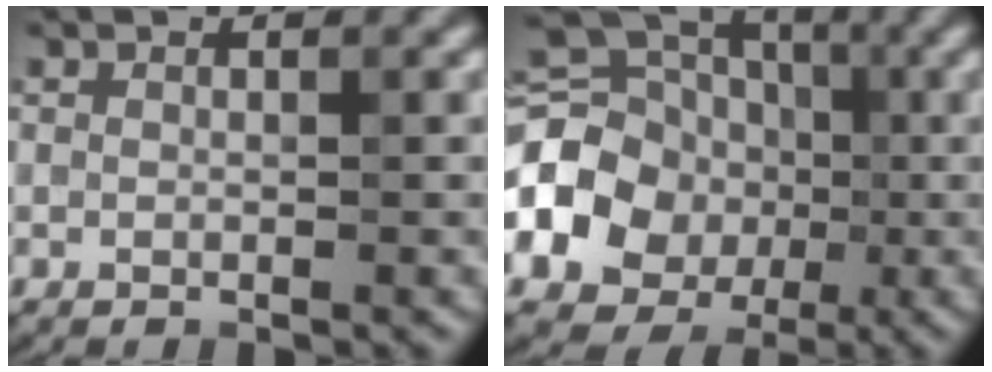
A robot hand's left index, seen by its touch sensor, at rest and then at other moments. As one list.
[{"total": 12.3, "force": [-1.4, 10.6, 6.0], "torque": [-0.118, -0.003, -0.053]}]